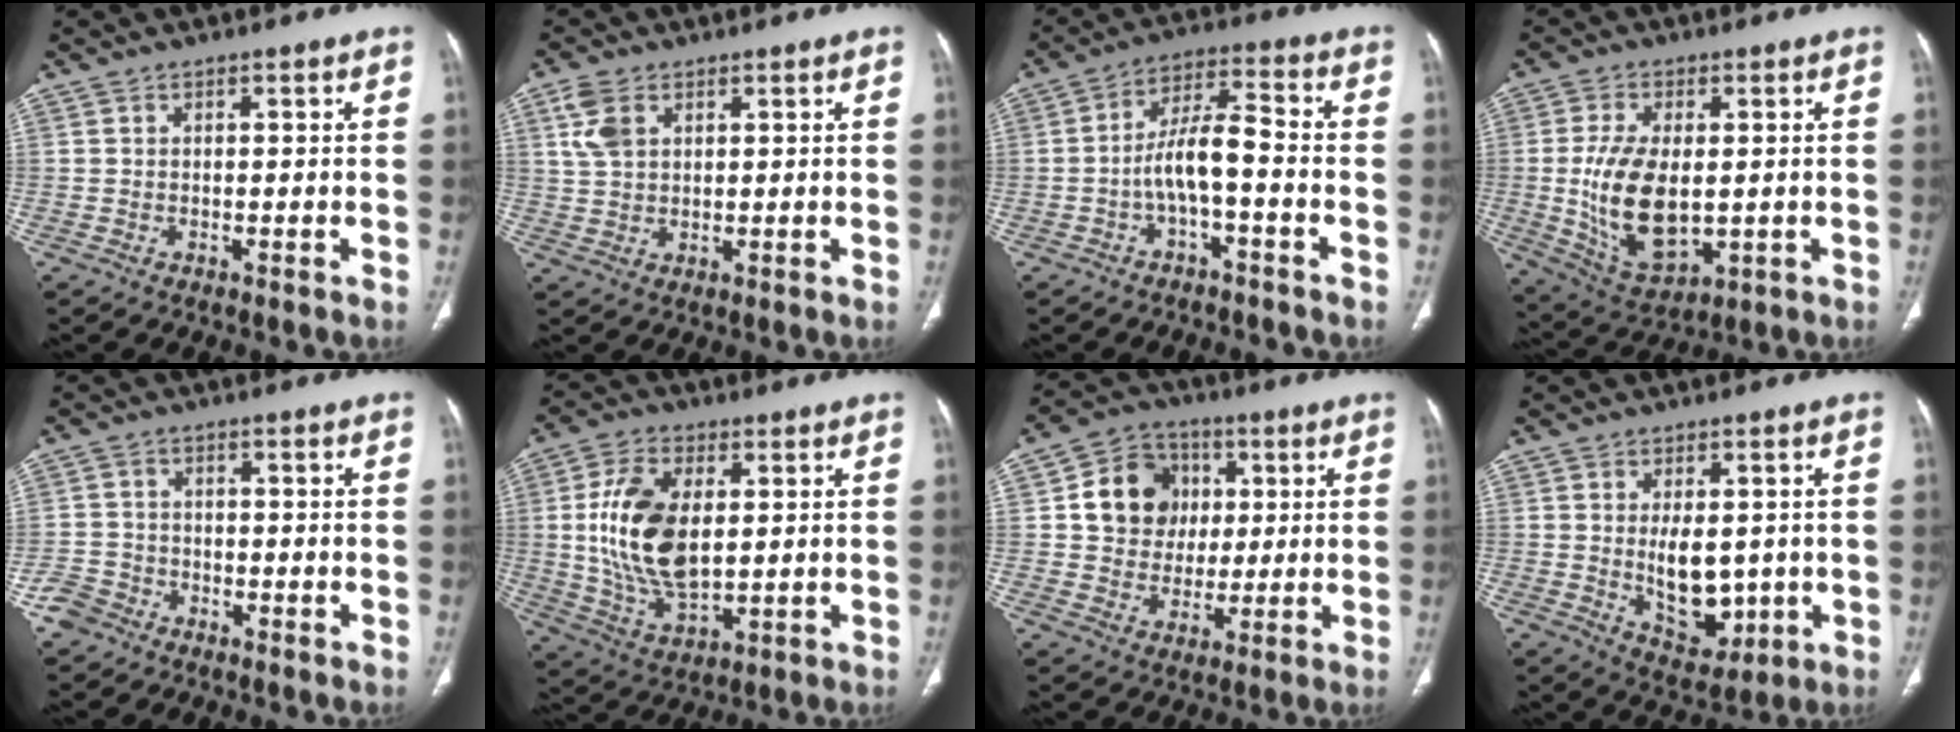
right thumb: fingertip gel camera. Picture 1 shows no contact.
{"total": 5.4, "force": [2.3, 3.4, 3.5], "torque": [-0.074, 0.002, 0.052]}
{"total": 7.9, "force": [-2.4, 2.5, 7.1], "torque": [-0.137, 0.042, -0.047]}
{"total": 14.1, "force": [-0.5, 7.7, 11.9], "torque": [-0.222, -0.015, 0.009]}
{"total": 4.0, "force": [-2.7, 2.8, 0.6], "torque": [-0.002, 0.018, -0.055]}
{"total": 15.8, "force": [1.9, 8.8, 12.9], "torque": [-0.244, -0.010, 0.044]}
{"total": 12.2, "force": [2.4, 10.7, 5.4], "torque": [-0.056, 0.005, 0.039]}
{"total": 9.7, "force": [-0.3, 5.9, 7.7], "torque": [-0.089, -0.015, 0.015]}